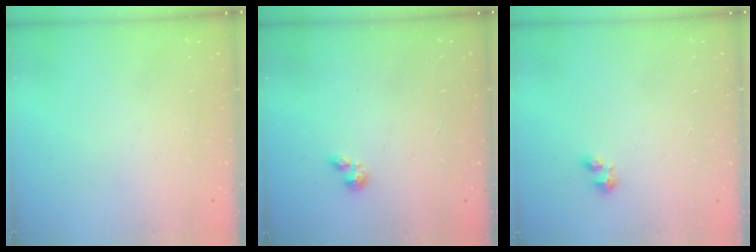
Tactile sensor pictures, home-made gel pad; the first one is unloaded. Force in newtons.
{"total": 0.7, "press": 0.6, "slide": 0.2}
{"total": 3.1, "press": 3.1, "slide": 0.5}